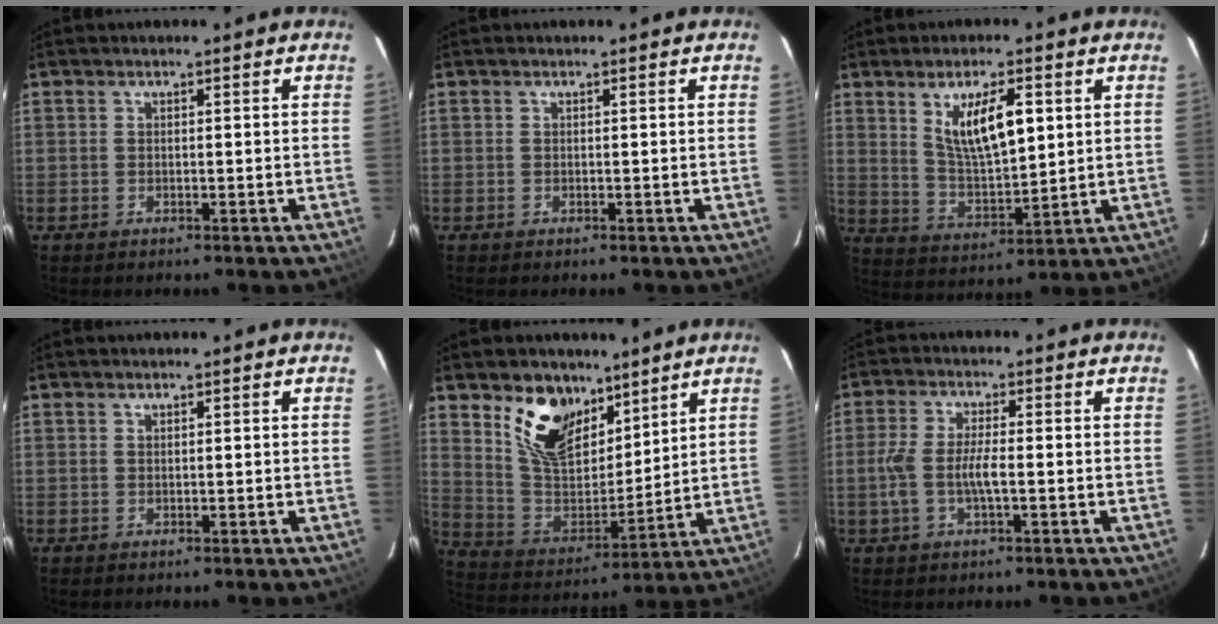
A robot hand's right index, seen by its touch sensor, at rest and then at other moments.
{"total": 0.0}
{"total": 10.9, "force": [4.0, 3.7, 9.5], "torque": [-0.166, -0.004, 0.085]}
{"total": 0.0}
{"total": 15.2, "force": [9.6, 8.5, 8.2], "torque": [-0.169, -0.005, 0.186]}
{"total": 6.0, "force": [-1.3, 1.4, 5.7], "torque": [-0.119, 0.001, -0.025]}